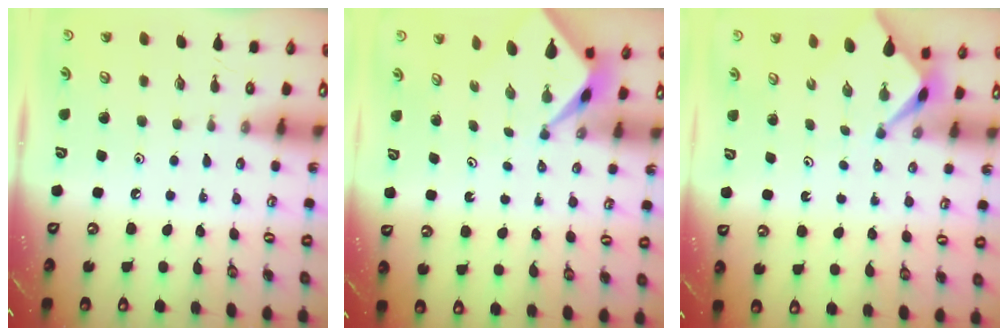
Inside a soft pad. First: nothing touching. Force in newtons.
{"total": 2.5, "press": 2.5, "slide": 0.2}
{"total": 2.3, "press": 2.3, "slide": 0.3}